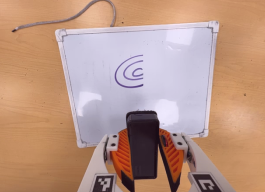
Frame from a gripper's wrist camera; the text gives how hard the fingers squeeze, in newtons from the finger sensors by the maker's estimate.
{"total": 9.1, "left": 8.4, "right": 9.9}